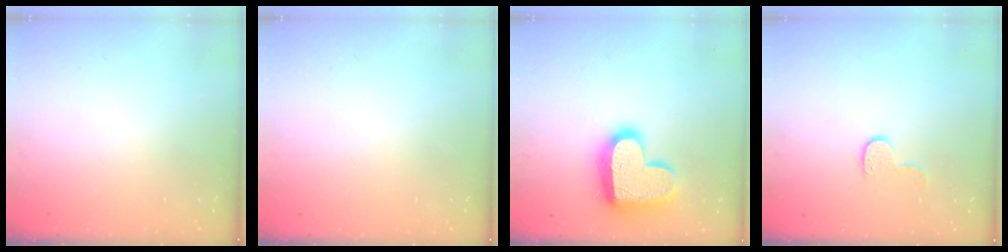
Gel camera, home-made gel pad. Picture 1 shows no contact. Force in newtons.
{"total": 0.0}
{"total": 18.0, "press": 17.9, "slide": 1.3}
{"total": 5.9, "press": 5.9, "slide": 0.5}